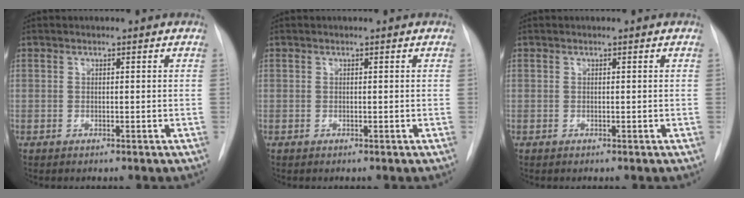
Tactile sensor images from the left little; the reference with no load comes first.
{"total": 0.0}
{"total": 0.0}